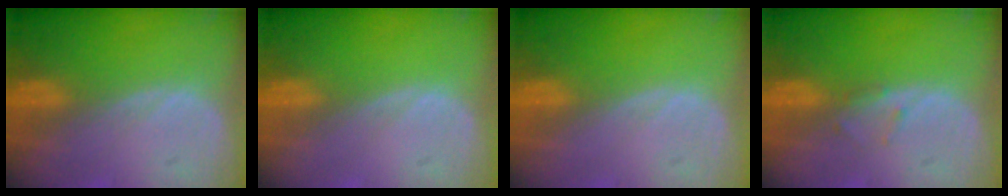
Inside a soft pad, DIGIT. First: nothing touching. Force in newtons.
{"total": 0.0}
{"total": 0.0}
{"total": 1.1, "press": 1.0, "slide": 0.2}